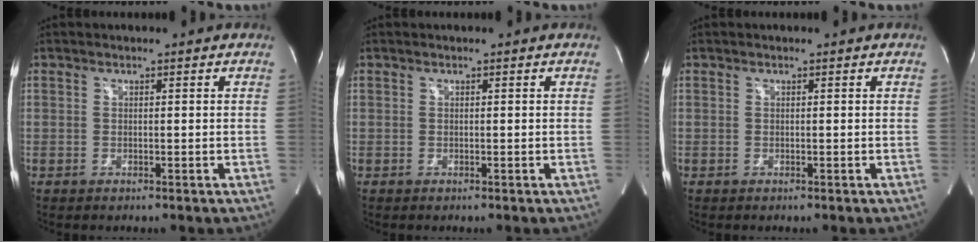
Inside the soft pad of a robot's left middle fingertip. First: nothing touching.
{"total": 0.0}
{"total": 0.0}